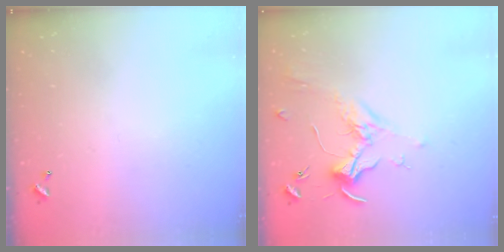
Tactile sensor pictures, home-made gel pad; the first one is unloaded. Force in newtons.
{"total": 1.9, "press": 1.7, "slide": 0.8}